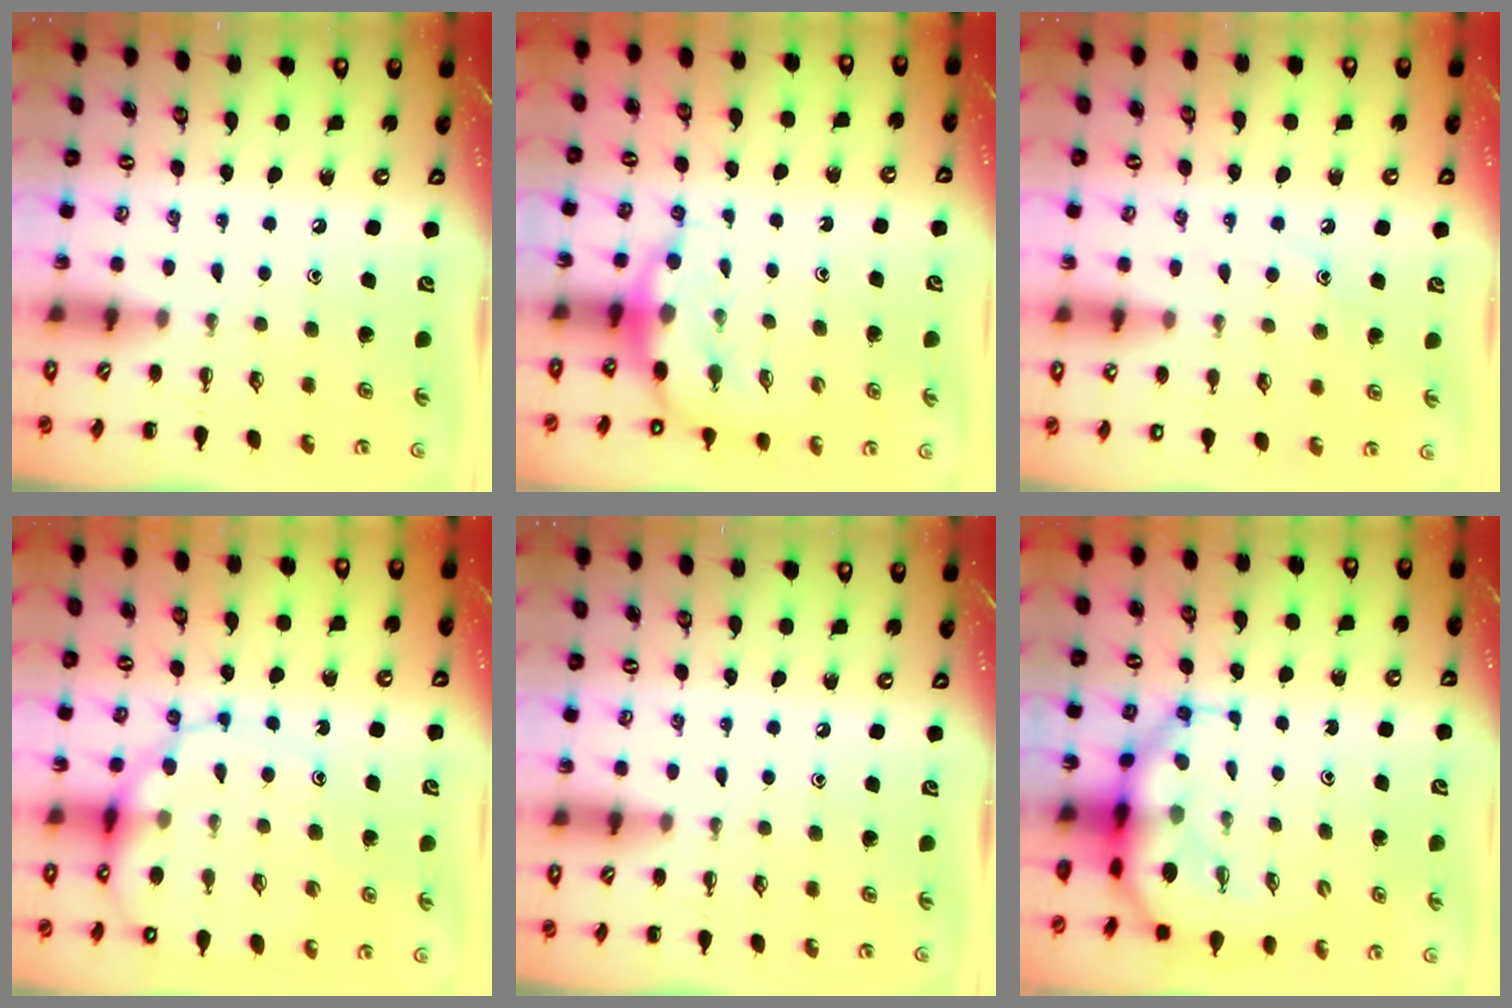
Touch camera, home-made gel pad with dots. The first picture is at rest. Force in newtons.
{"total": 6.6, "press": 6.3, "slide": 1.8}
{"total": 9.0, "press": 8.9, "slide": 1.4}
{"total": 12.8, "press": 12.5, "slide": 3.0}
{"total": 0.0}
{"total": 8.0, "press": 7.7, "slide": 2.1}